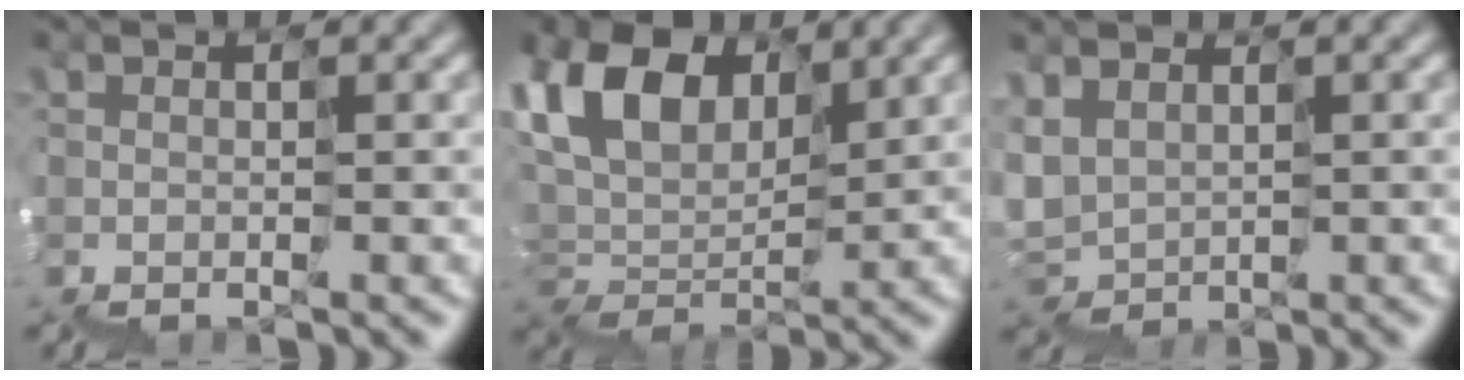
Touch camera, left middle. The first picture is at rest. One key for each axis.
{"total": 6.6, "fx": 4.0, "fy": 4.0, "fz": 3.3, "tx": -0.090, "ty": 0.028, "tz": 0.063}
{"total": 2.1, "fx": 1.7, "fy": 1.1, "fz": -0.7, "tx": -0.016, "ty": 0.015, "tz": 0.034}